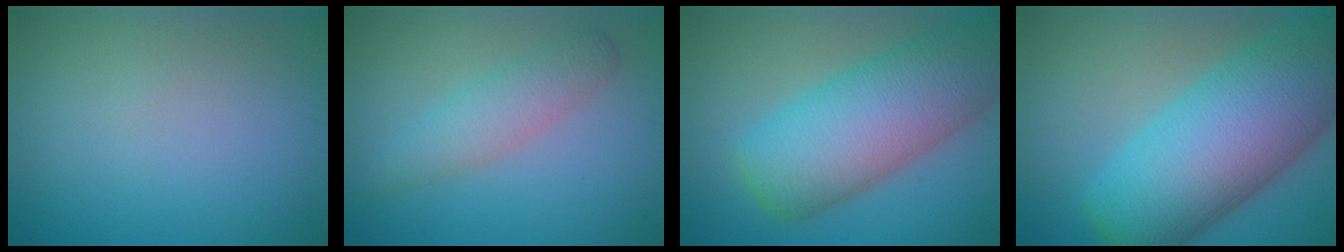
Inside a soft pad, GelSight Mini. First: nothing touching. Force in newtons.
{"total": 2.9, "press": 2.9, "slide": 0.1}
{"total": 10.6, "press": 10.6, "slide": 0.5}
{"total": 13.9, "press": 13.8, "slide": 0.7}